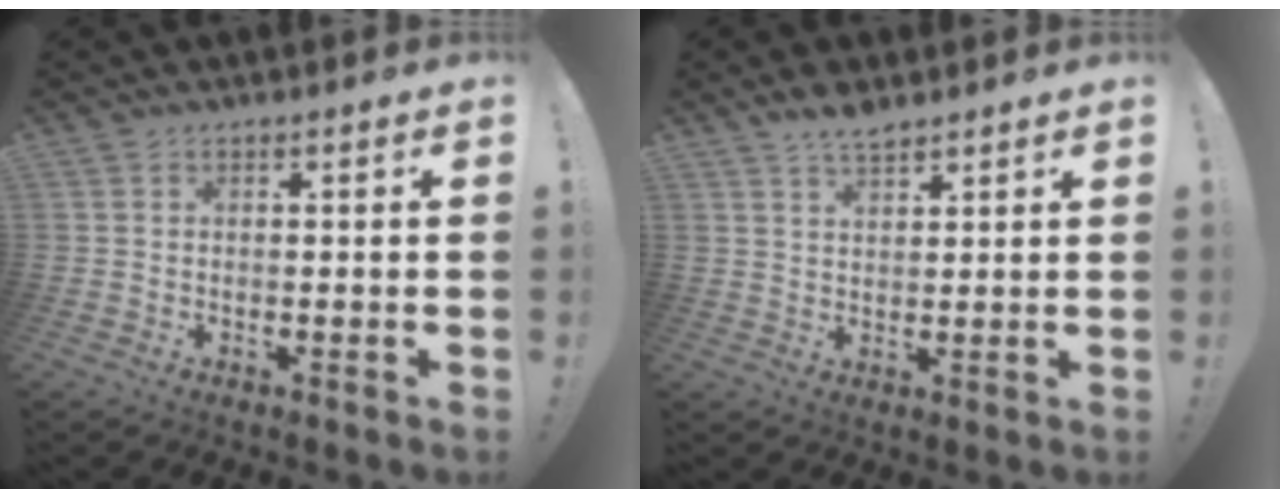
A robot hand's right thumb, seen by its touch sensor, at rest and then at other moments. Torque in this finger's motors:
{"motor_torque": [-0.01, 0.93, 0.22, 0.40, 0.00]}